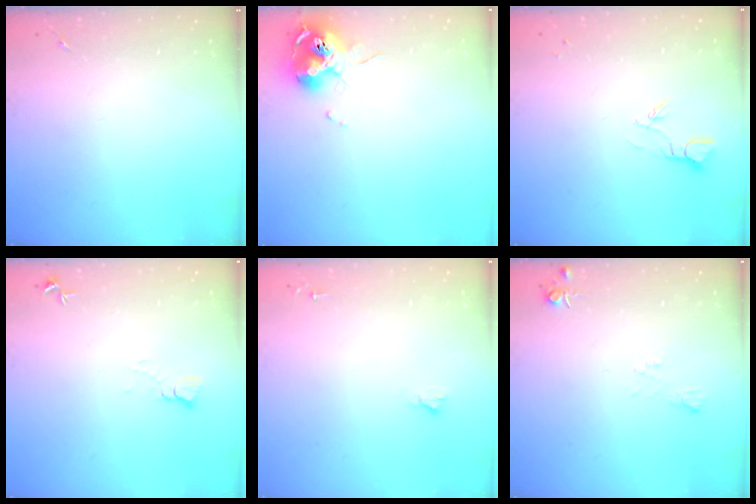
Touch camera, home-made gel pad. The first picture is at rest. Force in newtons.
{"total": 13.5, "press": 13.5, "slide": 1.2}
{"total": 3.2, "press": 3.1, "slide": 0.3}
{"total": 3.7, "press": 3.7, "slide": 0.3}
{"total": 1.8, "press": 1.8, "slide": 0.1}
{"total": 5.2, "press": 5.2, "slide": 0.7}